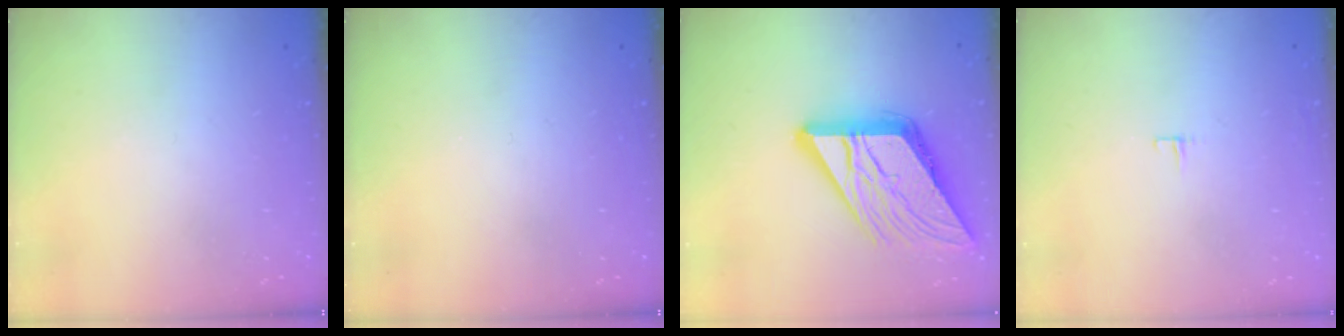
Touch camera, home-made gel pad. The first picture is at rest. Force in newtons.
{"total": 0.0}
{"total": 17.1, "press": 17.1, "slide": 1.8}
{"total": 3.3, "press": 3.3, "slide": 0.2}